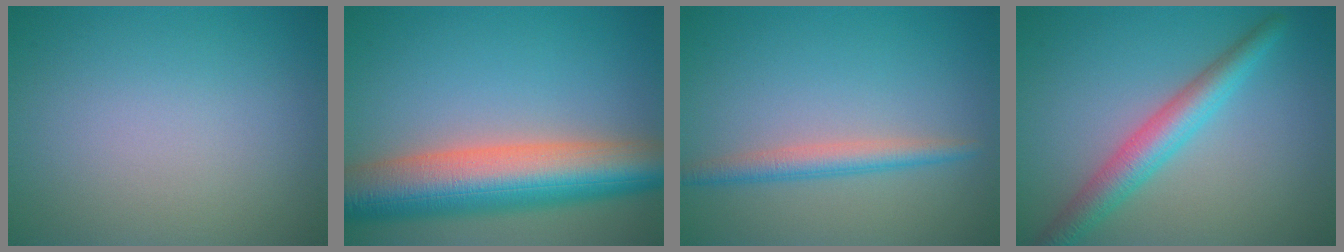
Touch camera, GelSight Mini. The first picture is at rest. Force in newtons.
{"total": 10.9, "press": 10.9, "slide": 0.7}
{"total": 2.4, "press": 2.4, "slide": 0.1}
{"total": 4.2, "press": 4.2, "slide": 0.1}